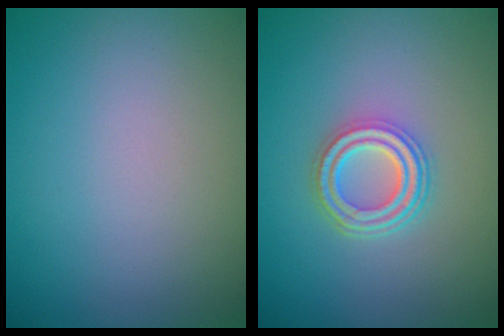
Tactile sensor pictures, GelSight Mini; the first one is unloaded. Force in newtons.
{"total": 3.9, "press": 3.1, "slide": 2.4}